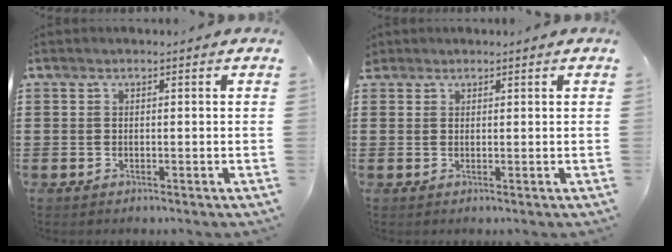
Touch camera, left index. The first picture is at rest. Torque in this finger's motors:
{"motor_torque": [0.13, -0.07, 0.00, -0.02]}